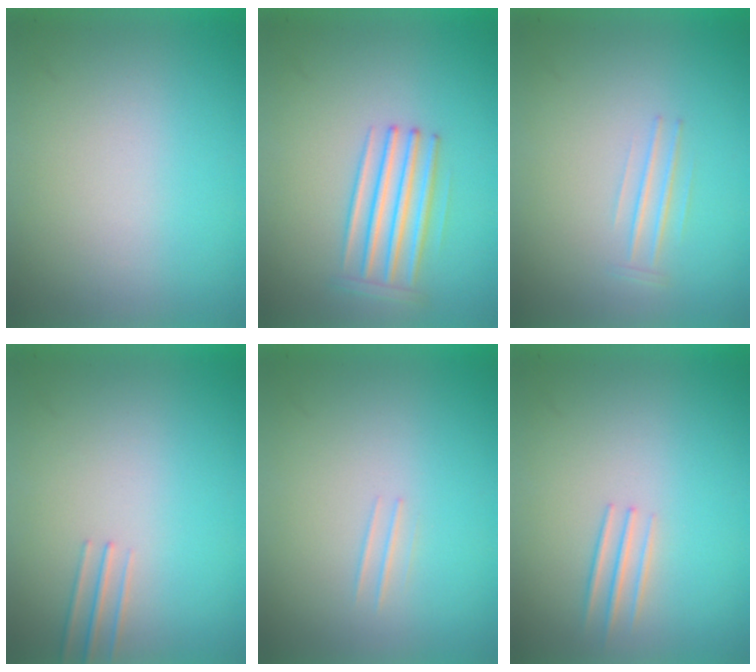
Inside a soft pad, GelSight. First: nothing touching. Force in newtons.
{"total": 2.9}
{"total": 1.1}
{"total": 1.0}
{"total": 1.1}
{"total": 1.8}